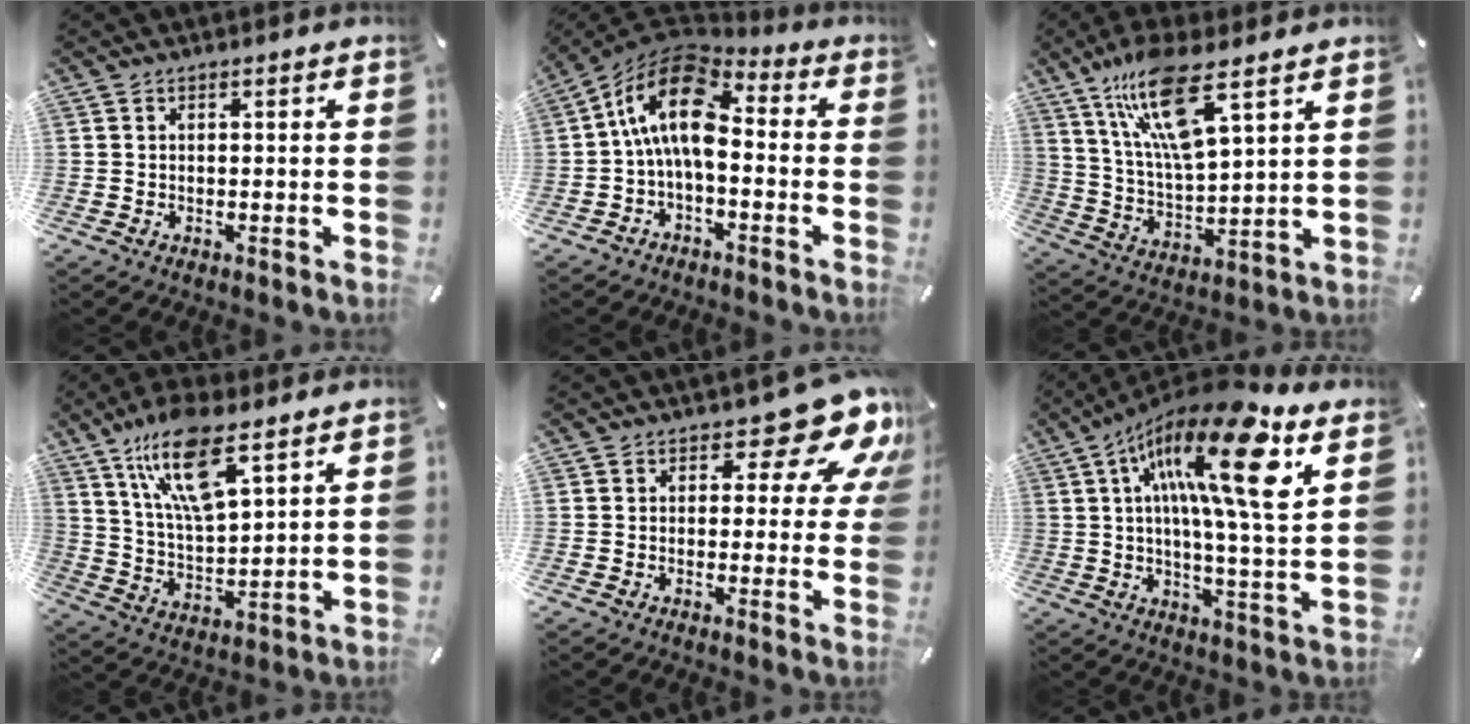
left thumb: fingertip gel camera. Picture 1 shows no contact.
{"total": 15.5, "force": [0.2, 8.7, 12.8], "torque": [-0.251, 0.011, -0.001]}
{"total": 15.3, "force": [9.8, 3.7, 11.2], "torque": [-0.243, -0.036, 0.165]}
{"total": 15.0, "force": [10.0, 4.9, 10.2], "torque": [-0.211, -0.035, 0.173]}
{"total": 13.4, "force": [7.3, 6.0, 9.5], "torque": [-0.116, -0.052, 0.120]}
{"total": 21.7, "force": [9.1, 4.4, 19.2], "torque": [-0.326, -0.044, 0.122]}